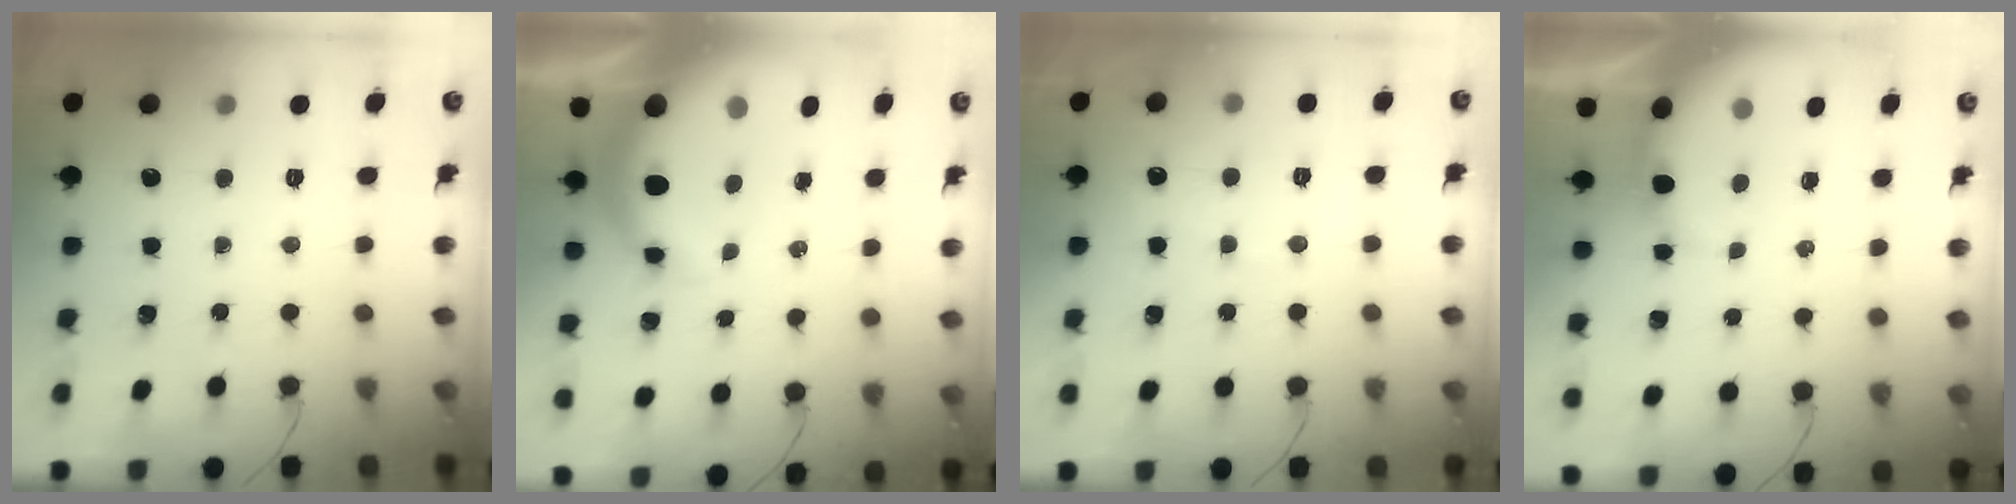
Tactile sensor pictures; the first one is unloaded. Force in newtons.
{"total": 6.7, "press": 6.6, "slide": 1.2}
{"total": 5.8, "press": 5.8, "slide": 0.8}
{"total": 4.8, "press": 4.7, "slide": 0.8}